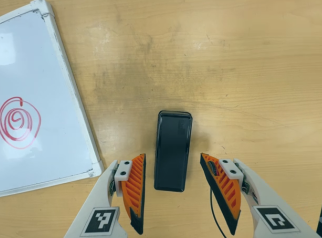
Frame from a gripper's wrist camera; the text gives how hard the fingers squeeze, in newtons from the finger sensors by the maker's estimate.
{"total": 0.0}